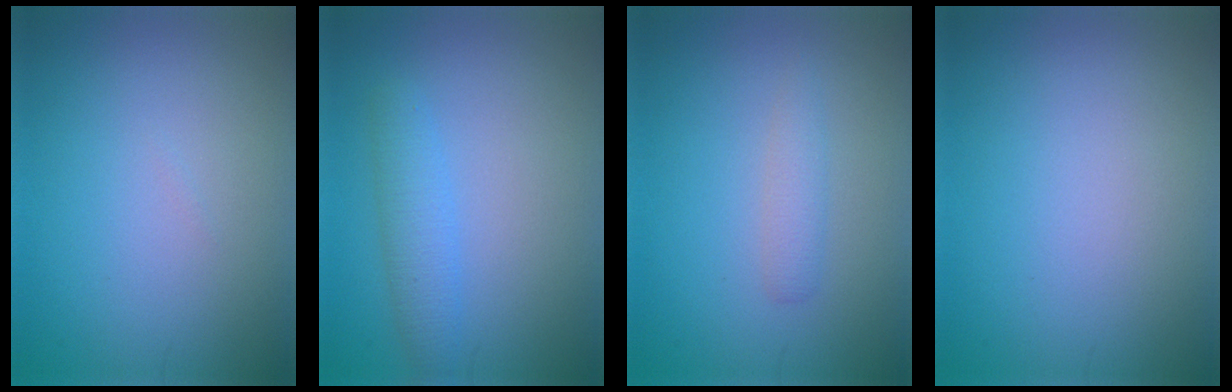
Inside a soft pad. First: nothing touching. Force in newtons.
{"total": 2.4, "press": 2.4, "slide": 0.1}
{"total": 1.5, "press": 1.5, "slide": 0.0}
{"total": 0.0}